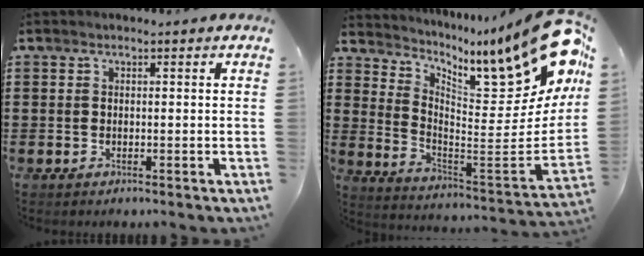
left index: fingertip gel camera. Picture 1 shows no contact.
{"total": 15.4, "force": [10.4, 3.4, 10.8], "torque": [-0.155, -0.089, 0.159]}